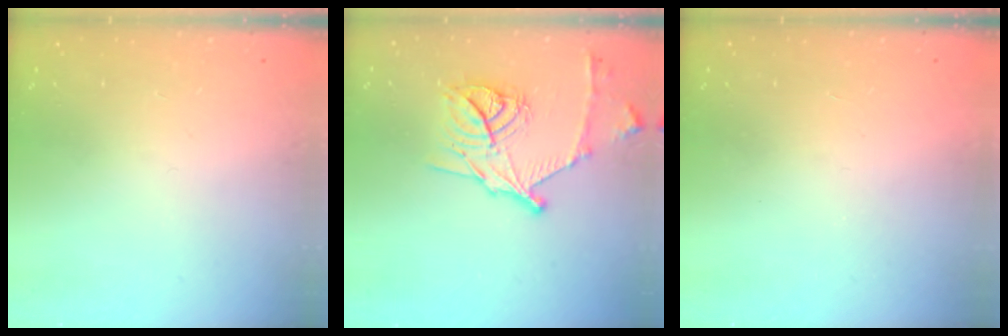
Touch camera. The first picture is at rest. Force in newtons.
{"total": 16.4, "press": 16.3, "slide": 1.0}
{"total": 1.7, "press": 1.6, "slide": 0.1}